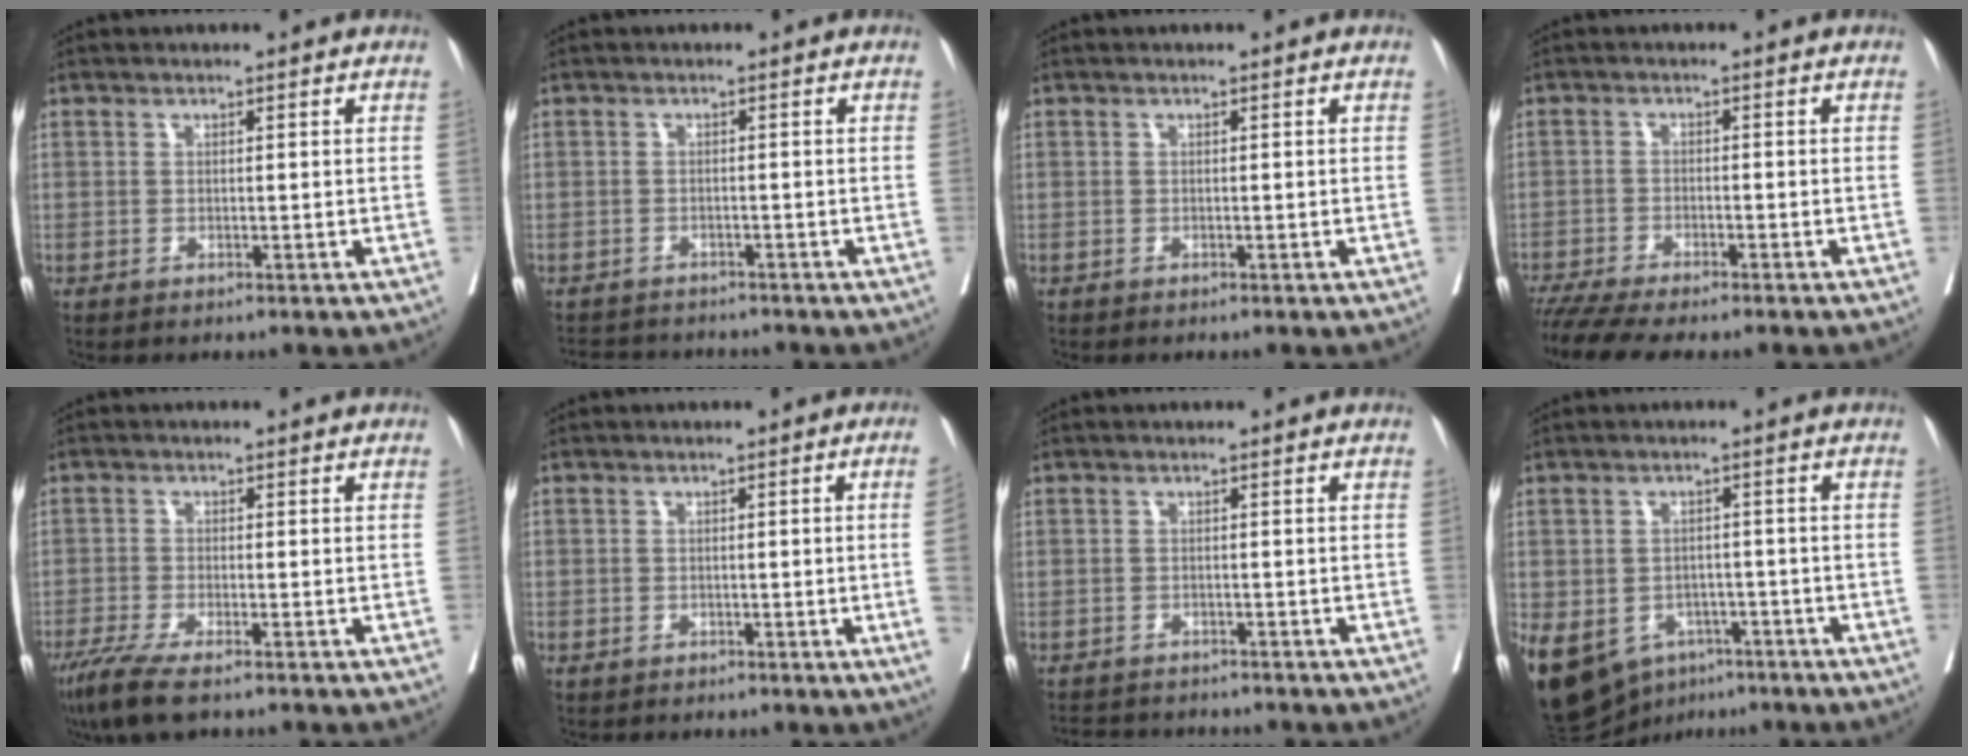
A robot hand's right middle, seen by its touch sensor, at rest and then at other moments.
{"total": 5.8, "force": [-5.5, 1.4, 1.0], "torque": [-0.007, -0.005, -0.078]}
{"total": 0.0}
{"total": 8.7, "force": [-7.4, 0.5, 4.5], "torque": [-0.064, -0.013, -0.116]}
{"total": 6.0, "force": [-4.2, 0.4, 4.2], "torque": [-0.076, -0.018, -0.072]}
{"total": 2.5, "force": [-0.5, -0.1, 2.5], "torque": [-0.032, 0.004, -0.005]}
{"total": 5.4, "force": [-5.1, 1.5, 1.0], "torque": [-0.007, -0.007, -0.073]}
{"total": 20.0, "force": [-9.7, 14.8, 9.4], "torque": [-0.281, -0.014, -0.128]}